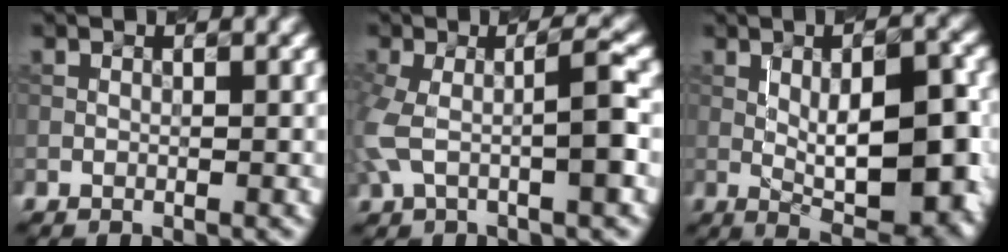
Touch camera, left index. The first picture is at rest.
{"total": 5.3, "force": [-0.4, 1.5, 5.1], "torque": [-0.107, 0.005, -0.014]}
{"total": 9.1, "force": [-0.1, 3.2, 8.6], "torque": [-0.122, 0.003, -0.001]}